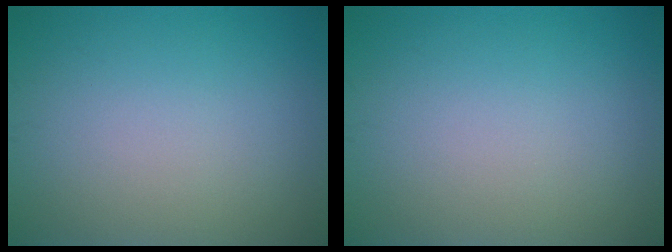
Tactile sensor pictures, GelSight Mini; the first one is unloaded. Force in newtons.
{"total": 0.0}